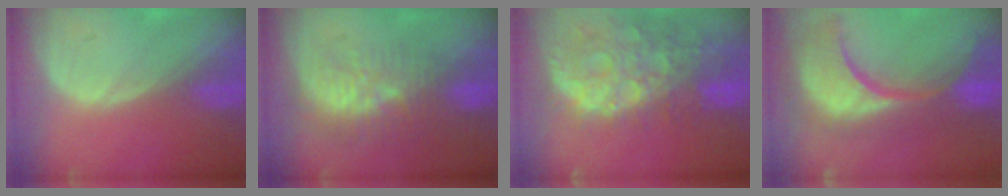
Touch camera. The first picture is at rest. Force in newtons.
{"total": 9.6, "press": 8.9, "slide": 3.6}
{"total": 14.0, "press": 11.3, "slide": 8.2}
{"total": 14.0, "press": 12.0, "slide": 7.3}